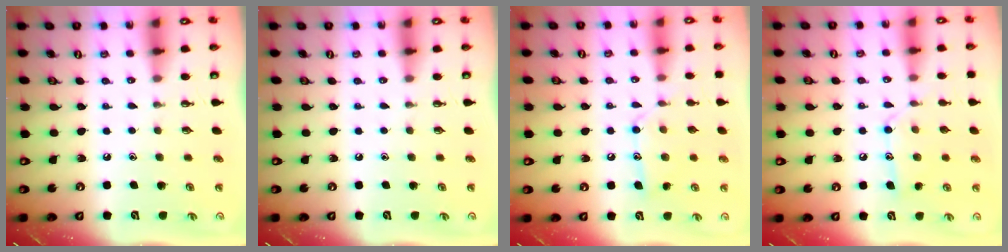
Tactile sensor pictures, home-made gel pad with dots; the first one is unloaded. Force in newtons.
{"total": 0.0}
{"total": 11.9, "press": 11.9, "slide": 0.7}
{"total": 11.9, "press": 11.9, "slide": 0.7}